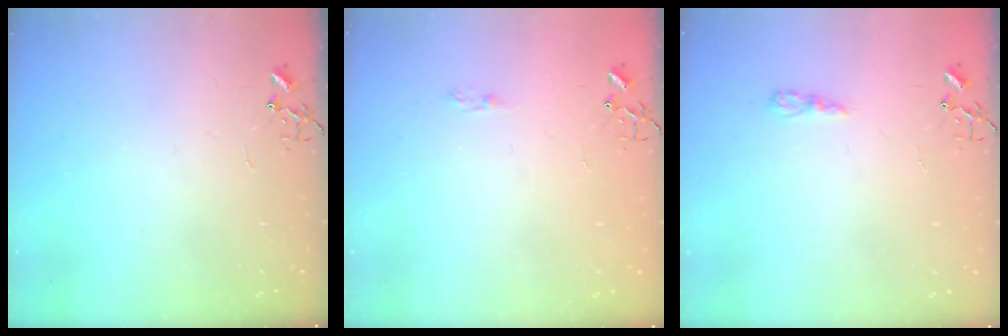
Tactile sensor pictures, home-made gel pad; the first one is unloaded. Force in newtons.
{"total": 5.3, "press": 5.3, "slide": 0.6}
{"total": 5.0, "press": 4.9, "slide": 0.6}